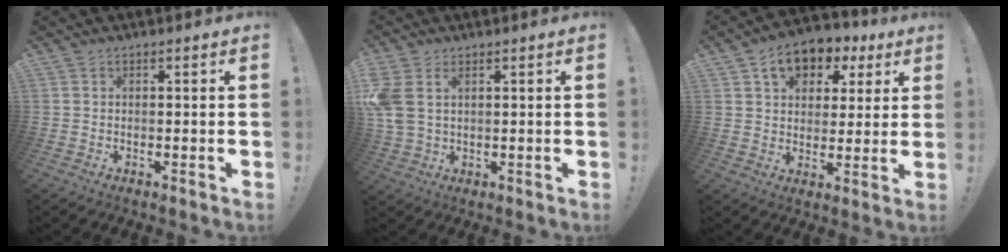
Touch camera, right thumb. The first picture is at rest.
{"total": 6.3, "force": [2.3, 4.0, 4.3], "torque": [-0.099, -0.010, 0.048]}
{"total": 10.5, "force": [5.3, 7.6, 4.9], "torque": [-0.075, -0.021, 0.102]}